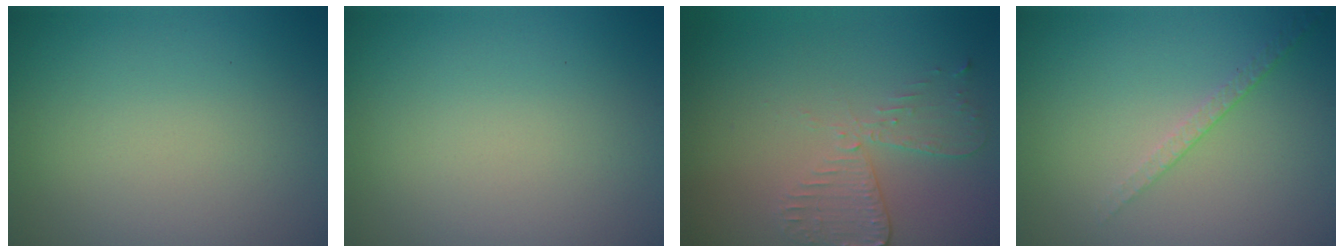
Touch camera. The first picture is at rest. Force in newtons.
{"total": 0.0}
{"total": 2.7, "press": 2.4, "slide": 1.2}
{"total": 1.4, "press": 0.8, "slide": 1.1}